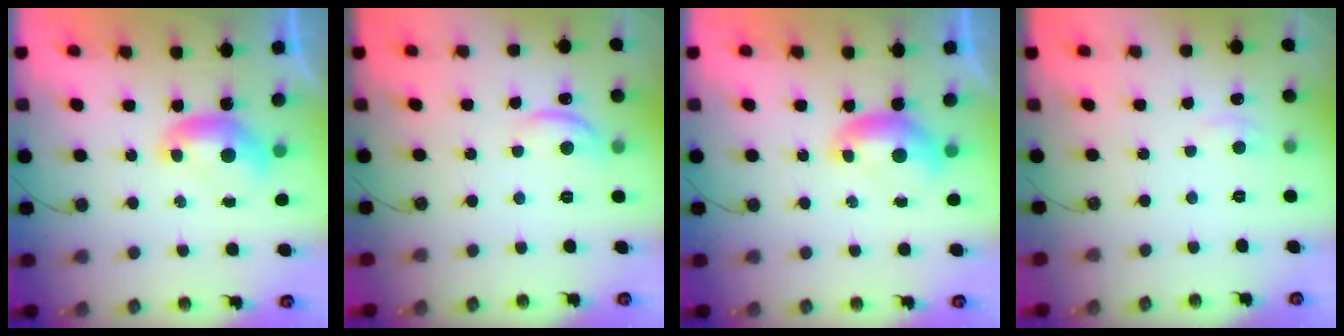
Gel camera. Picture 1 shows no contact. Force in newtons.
{"total": 4.9, "press": 4.9, "slide": 0.6}
{"total": 0.0}
{"total": 2.9, "press": 2.9, "slide": 0.4}